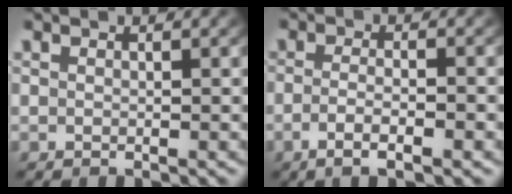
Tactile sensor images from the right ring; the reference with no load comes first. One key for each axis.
{"total": 3.2, "fx": -2.0, "fy": 0.4, "fz": 2.4, "tx": -0.057, "ty": -0.013, "tz": -0.027}